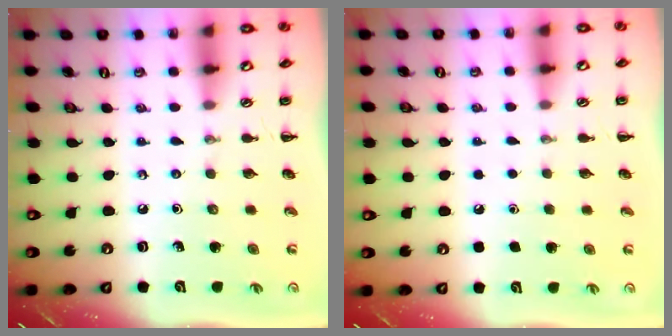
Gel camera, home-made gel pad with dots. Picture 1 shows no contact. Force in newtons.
{"total": 2.3, "press": 2.3, "slide": 0.1}